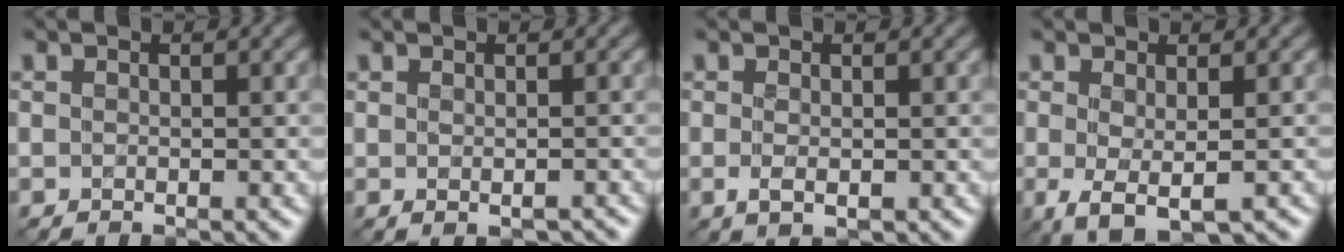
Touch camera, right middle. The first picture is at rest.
{"total": 1.2, "force": [-0.1, 0.4, 1.2], "torque": [-0.021, -0.004, 0.002]}
{"total": 1.6, "force": [-0.2, 0.6, 1.5], "torque": [-0.031, -0.005, -0.002]}
{"total": 3.3, "force": [-0.8, 1.0, 3.0], "torque": [-0.059, -0.010, -0.010]}